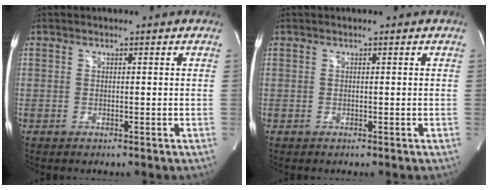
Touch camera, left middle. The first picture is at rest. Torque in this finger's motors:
{"motor_torque": [0.00, 0.00, 0.00, 0.00]}